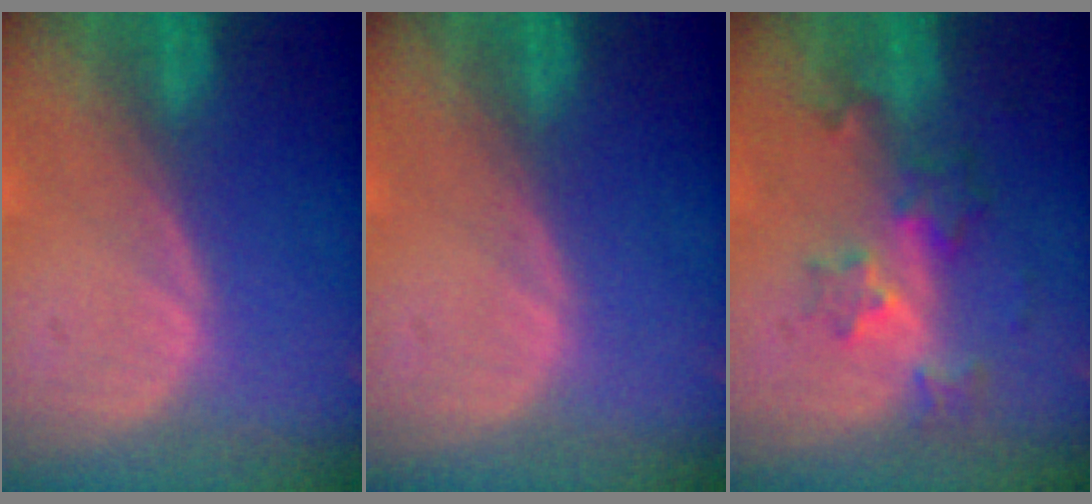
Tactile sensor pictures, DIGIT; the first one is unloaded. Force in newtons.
{"total": 0.0}
{"total": 5.9, "press": 5.3, "slide": 2.7}